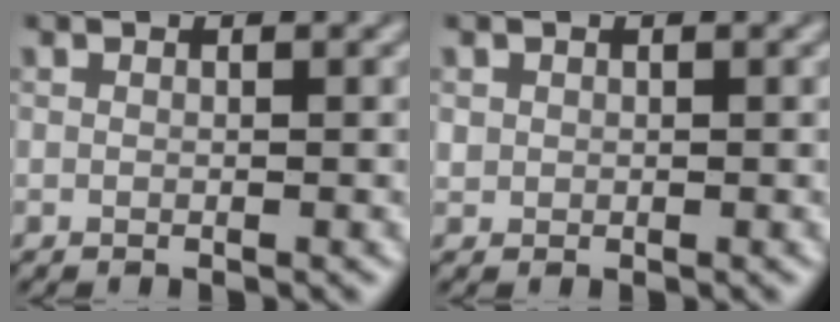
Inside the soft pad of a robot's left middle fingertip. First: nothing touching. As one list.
[{"total": 0.6, "force": [0.2, 0.6, 0.0], "torque": [0.004, -0.004, 0.006]}]